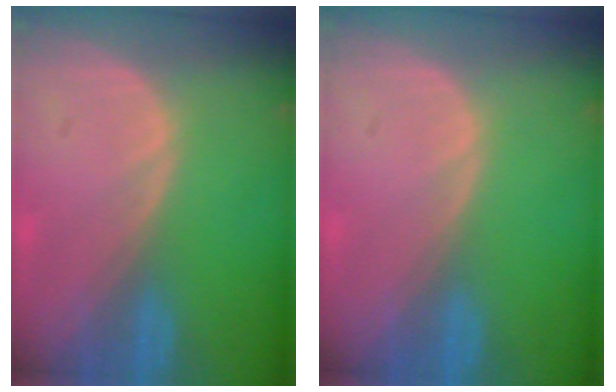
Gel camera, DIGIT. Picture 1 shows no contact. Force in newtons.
{"total": 0.0}